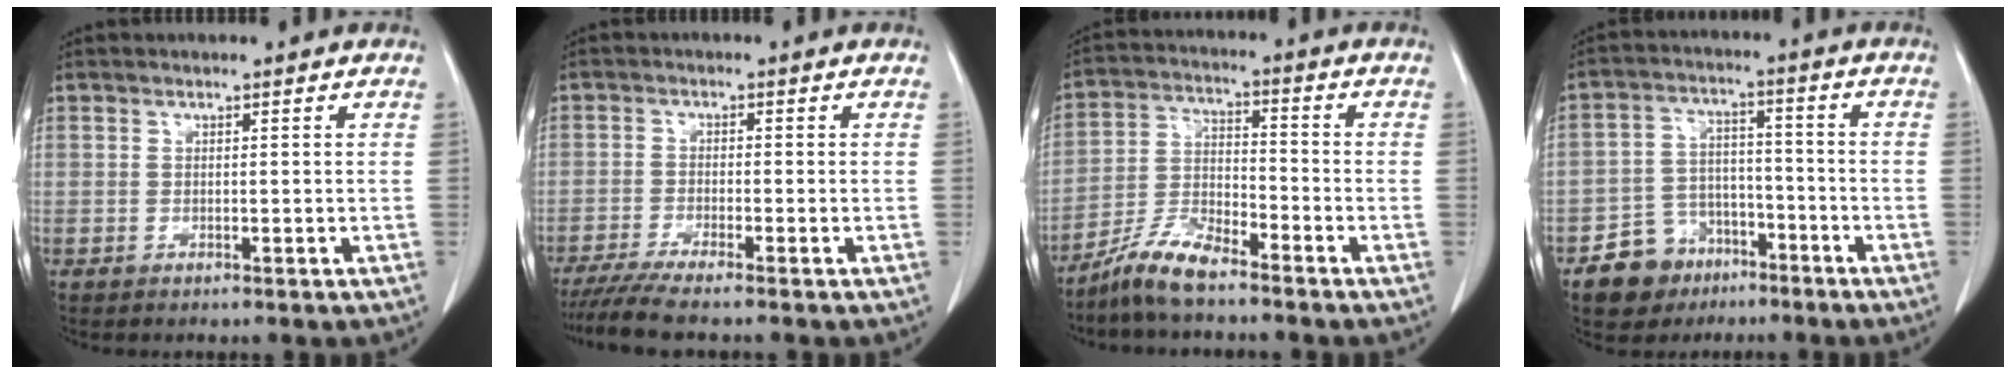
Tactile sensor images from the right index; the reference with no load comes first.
{"total": 5.4, "force": [-4.6, -0.8, 2.8], "torque": [-0.045, -0.017, -0.082]}
{"total": 7.4, "force": [-6.3, 1.4, 3.8], "torque": [-0.082, -0.007, -0.125]}
{"total": 8.2, "force": [-5.2, 5.9, 2.2], "torque": [-0.048, 0.016, -0.087]}